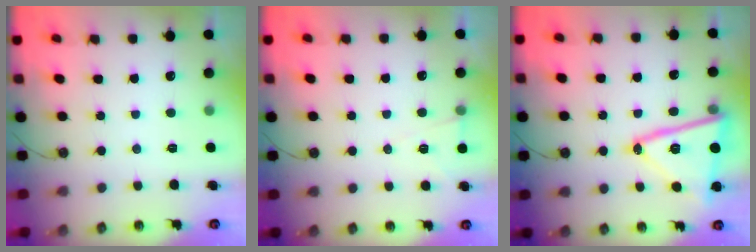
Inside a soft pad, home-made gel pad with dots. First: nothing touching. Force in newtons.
{"total": 5.8, "press": 3.7, "slide": 4.5}
{"total": 18.7, "press": 18.6, "slide": 1.3}